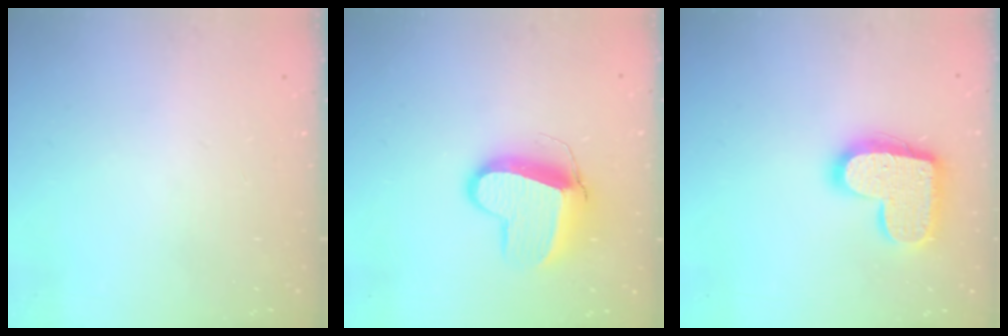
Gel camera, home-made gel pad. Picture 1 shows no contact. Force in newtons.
{"total": 12.0, "press": 11.9, "slide": 1.2}
{"total": 17.2, "press": 17.2, "slide": 0.9}